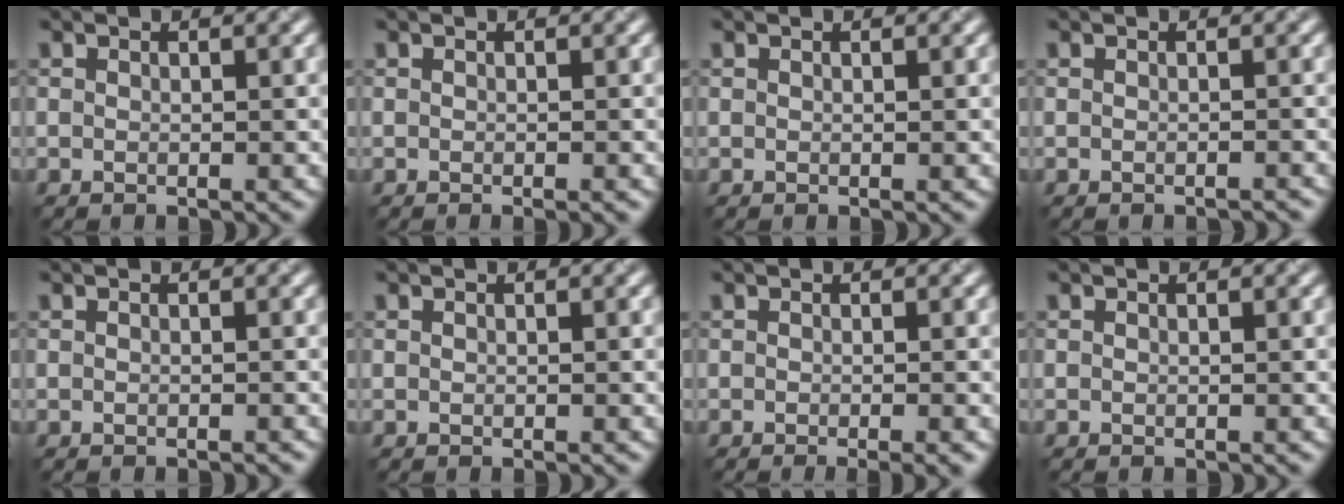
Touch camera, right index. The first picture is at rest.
{"total": 1.1, "force": [-0.3, 0.4, 0.9], "torque": [-0.003, 0.001, -0.008]}
{"total": 0.0}
{"total": 0.9, "force": [-0.5, 0.3, 0.6], "torque": [0.003, 0.007, -0.012]}
{"total": 0.8, "force": [-0.4, 0.3, 0.6], "torque": [-0.001, 0.005, -0.008]}
{"total": 0.0}
{"total": 2.9, "force": [-1.0, 0.9, 2.6], "torque": [-0.014, 0.006, -0.008]}
{"total": 0.0}